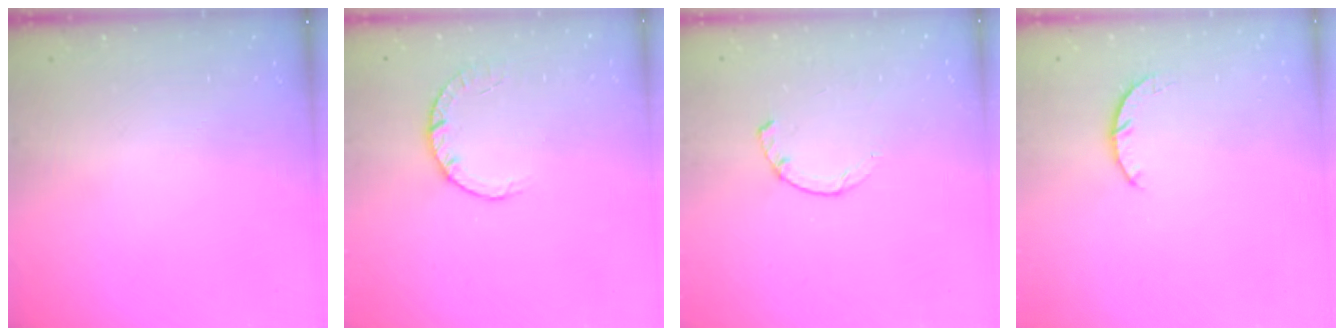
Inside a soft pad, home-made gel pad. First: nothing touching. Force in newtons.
{"total": 2.8, "press": 2.8, "slide": 0.4}
{"total": 2.3, "press": 2.3, "slide": 0.4}
{"total": 3.4, "press": 3.4, "slide": 0.5}